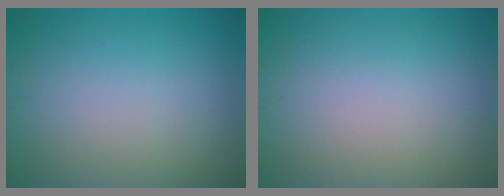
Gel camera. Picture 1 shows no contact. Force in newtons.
{"total": 0.0}